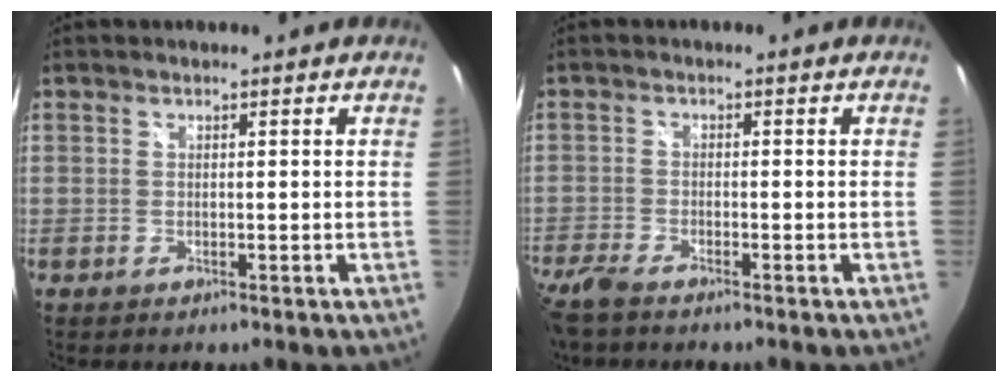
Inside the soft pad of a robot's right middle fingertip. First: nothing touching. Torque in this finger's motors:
{"motor_torque": [1.06, -1.08, 0.44, 0.15]}